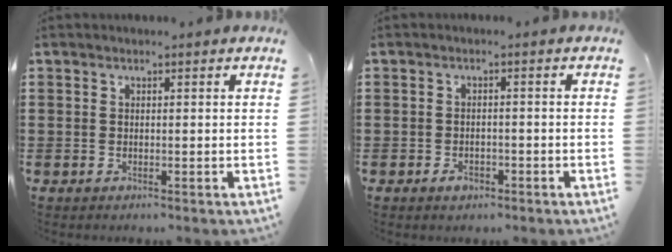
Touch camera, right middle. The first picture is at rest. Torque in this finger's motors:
{"motor_torque": [0.33, -0.27, 0.00, 0.00]}